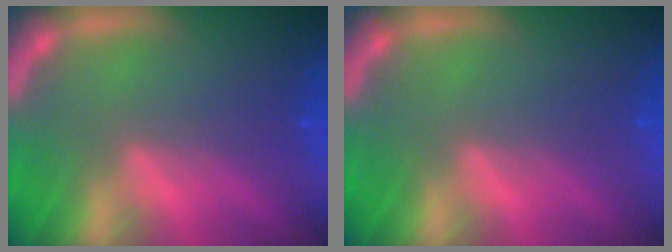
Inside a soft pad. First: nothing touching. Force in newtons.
{"total": 0.0}